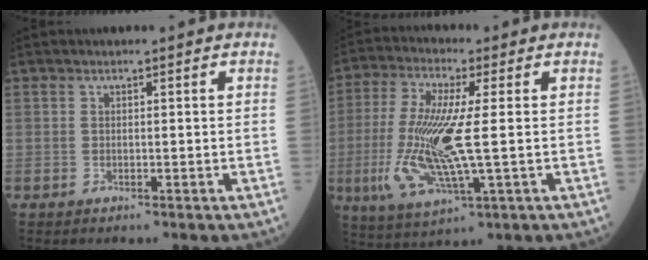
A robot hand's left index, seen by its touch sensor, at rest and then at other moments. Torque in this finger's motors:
{"motor_torque": [1.98, 0.16, 0.62, 0.21]}